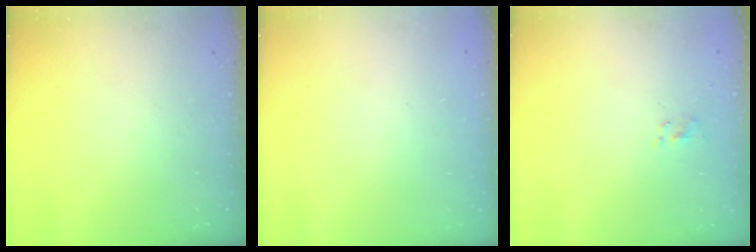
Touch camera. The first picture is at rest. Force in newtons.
{"total": 1.8, "press": 1.8, "slide": 0.2}
{"total": 0.8, "press": 0.5, "slide": 0.6}